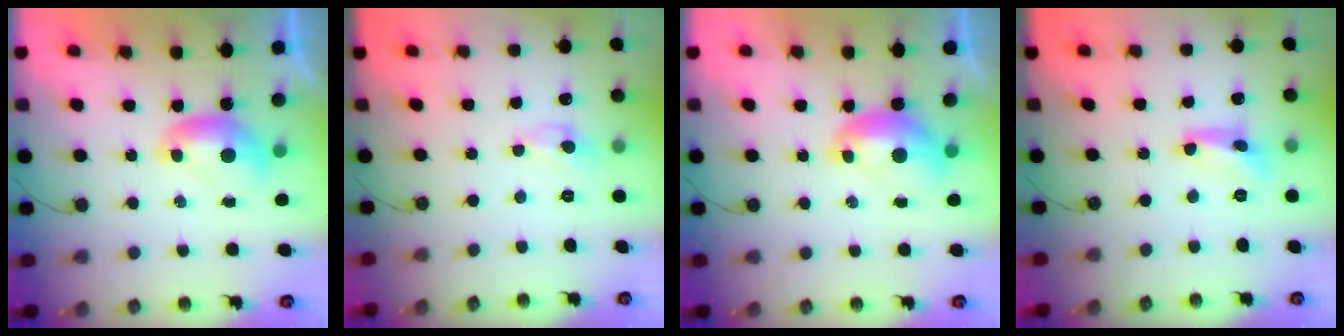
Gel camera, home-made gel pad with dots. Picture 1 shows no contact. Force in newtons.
{"total": 0.0}
{"total": 1.6, "press": 1.5, "slide": 0.2}
{"total": 4.6, "press": 4.5, "slide": 0.4}